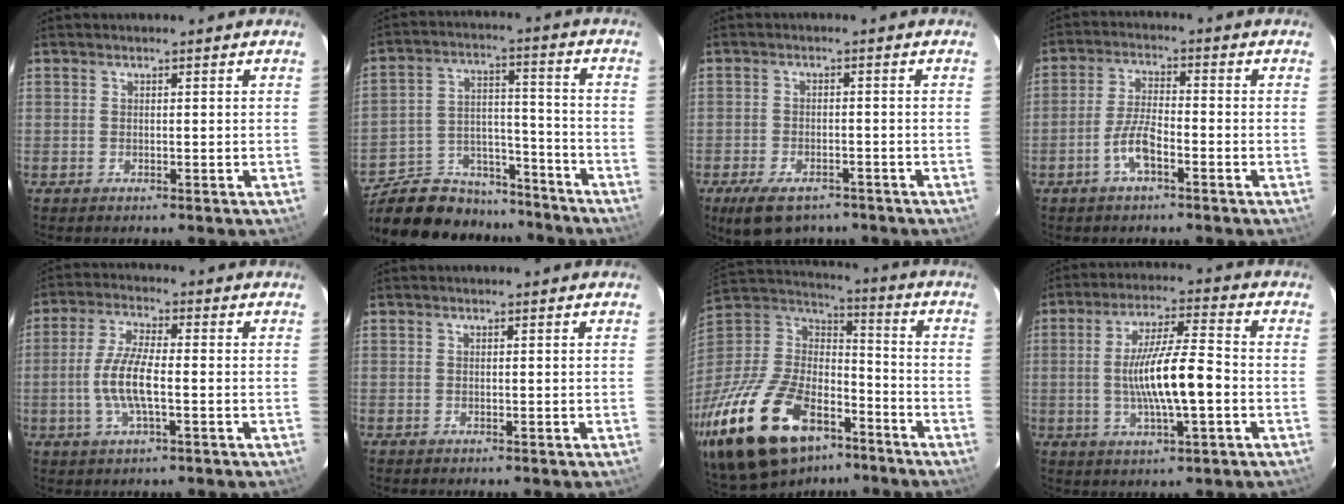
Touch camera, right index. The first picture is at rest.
{"total": 19.2, "force": [-16.0, 8.9, 5.8], "torque": [-0.136, 0.042, -0.232]}
{"total": 8.6, "force": [-6.2, 4.0, 4.3], "torque": [-0.103, -0.013, -0.100]}
{"total": 5.7, "force": [-3.0, 1.6, 4.6], "torque": [-0.100, 0.005, -0.057]}
{"total": 8.1, "force": [-1.5, 2.1, 7.6], "torque": [-0.157, -0.001, -0.032]}
{"total": 0.0}
{"total": 36.5, "force": [-22.2, 19.0, 21.9], "torque": [-0.481, -0.018, -0.353]}
{"total": 12.0, "force": [-1.9, 1.8, 11.8], "torque": [-0.214, -0.002, -0.031]}